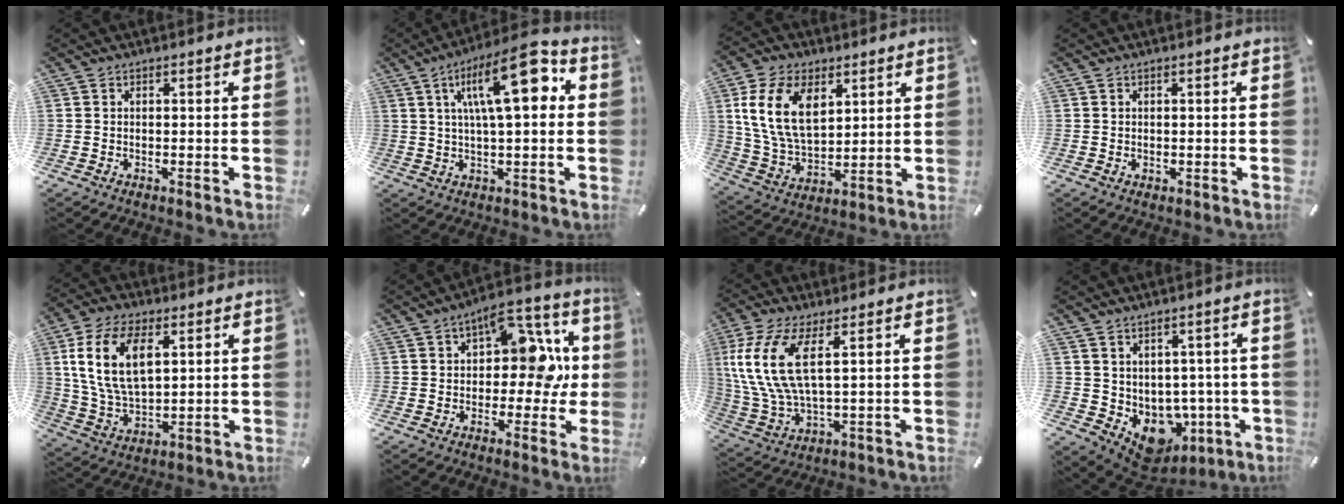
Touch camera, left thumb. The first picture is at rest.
{"total": 17.0, "force": [5.0, 5.4, 15.4], "torque": [-0.243, -0.014, 0.075]}
{"total": 14.8, "force": [5.3, 9.6, 10.0], "torque": [-0.222, -0.004, 0.095]}
{"total": 0.6, "force": [0.2, 0.5, 0.2], "torque": [-0.005, 0.003, 0.003]}
{"total": 14.4, "force": [5.0, 8.2, 10.7], "torque": [-0.245, -0.002, 0.086]}
{"total": 14.3, "force": [3.5, 8.3, 11.1], "torque": [-0.139, -0.021, 0.058]}
{"total": 13.9, "force": [4.6, 5.6, 11.9], "torque": [-0.268, -0.010, 0.084]}
{"total": 8.0, "force": [-1.2, 7.3, 3.0], "torque": [-0.043, -0.023, -0.003]}